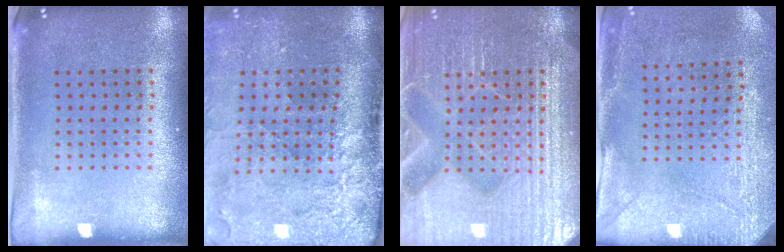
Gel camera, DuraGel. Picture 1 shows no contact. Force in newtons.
{"total": 4.6, "press": 3.5, "slide": 3.0}
{"total": 7.5, "press": 7.5, "slide": 1.0}
{"total": 2.9, "press": 2.3, "slide": 1.8}